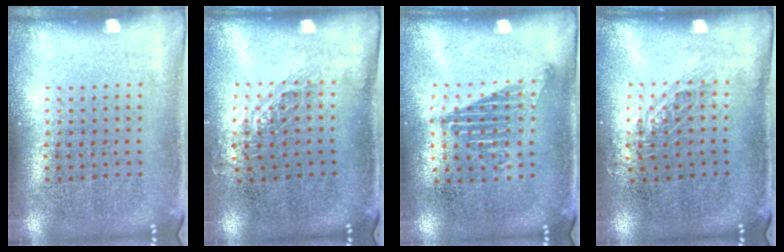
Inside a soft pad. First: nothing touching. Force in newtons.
{"total": 0.8, "press": 0.8, "slide": 0.2}
{"total": 1.1, "press": 1.0, "slide": 0.6}
{"total": 0.8, "press": 0.8, "slide": 0.1}